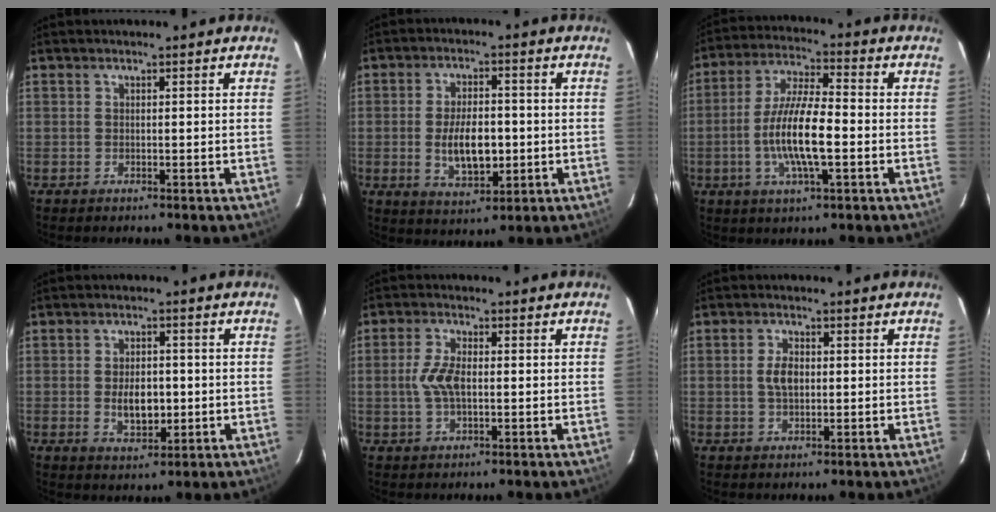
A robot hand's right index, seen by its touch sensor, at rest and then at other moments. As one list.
[{"total": 9.4, "force": [-1.3, 4.6, 8.1], "torque": [-0.152, -0.005, -0.014]}, {"total": 12.4, "force": [-2.8, 2.9, 11.7], "torque": [-0.233, -0.003, -0.053]}, {"total": 6.6, "force": [-0.8, 3.8, 5.3], "torque": [-0.099, -0.004, -0.007]}, {"total": 5.3, "force": [-0.3, 2.3, 4.7], "torque": [-0.102, 0.004, -0.004]}, {"total": 3.7, "force": [0.1, 2.1, 3.0], "torque": [-0.060, 0.004, 0.005]}]